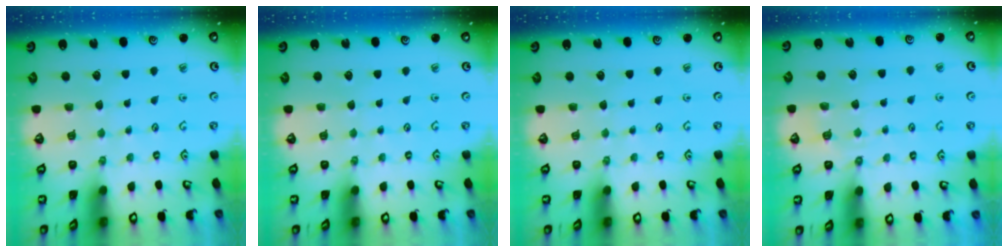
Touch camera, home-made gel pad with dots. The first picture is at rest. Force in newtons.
{"total": 0.0}
{"total": 0.0}
{"total": 2.8, "press": 2.5, "slide": 1.3}